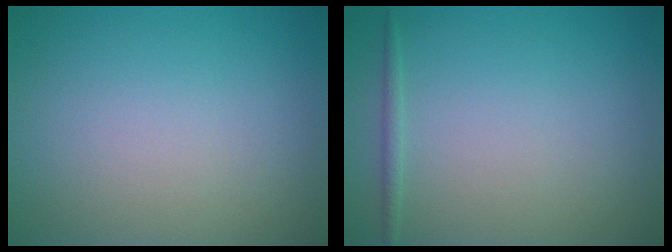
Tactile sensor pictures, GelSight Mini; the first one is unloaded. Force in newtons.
{"total": 0.8, "press": 0.8, "slide": 0.1}